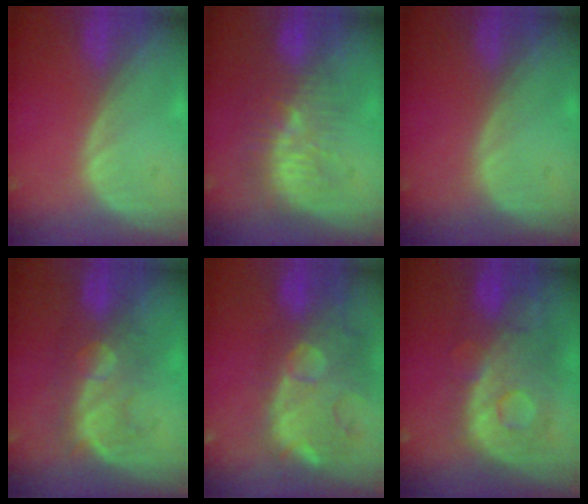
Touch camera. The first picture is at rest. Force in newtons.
{"total": 9.3, "press": 8.7, "slide": 3.4}
{"total": 0.0}
{"total": 7.8, "press": 7.7, "slide": 1.2}
{"total": 13.1, "press": 11.3, "slide": 6.5}
{"total": 10.5, "press": 9.4, "slide": 4.7}